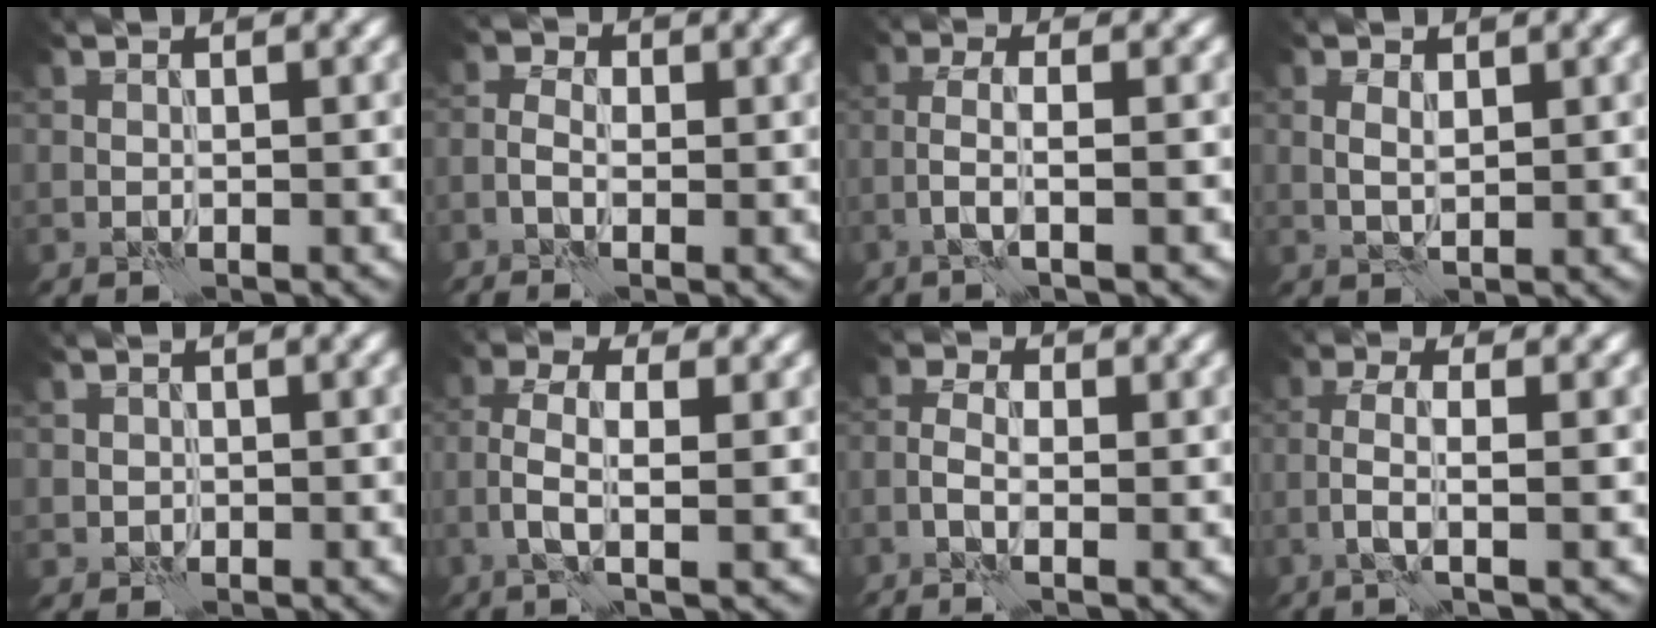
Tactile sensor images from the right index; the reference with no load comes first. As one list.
[{"total": 3.1, "force": [-0.9, 1.9, 2.3], "torque": [-0.040, 0.006, -0.019]}, {"total": 3.1, "force": [-1.2, 0.5, 2.9], "torque": [-0.056, 0.008, -0.031]}, {"total": 1.6, "force": [0.5, 0.8, 1.3], "torque": [-0.027, -0.001, 0.011]}, {"total": 0.9, "force": [0.1, 0.9, 0.1], "torque": [0.004, -0.002, -0.001]}, {"total": 4.2, "force": [-0.9, 1.5, 3.8], "torque": [-0.086, 0.006, -0.022]}, {"total": 3.5, "force": [-1.2, 1.6, 2.9], "torque": [-0.066, 0.000, -0.021]}, {"total": 3.4, "force": [-1.1, 0.6, 3.1], "torque": [-0.066, 0.006, -0.027]}]